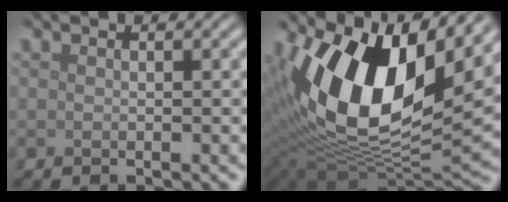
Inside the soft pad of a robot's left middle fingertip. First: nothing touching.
{"total": 14.8, "force": [5.0, 7.4, 11.8], "torque": [-0.213, 0.001, 0.085]}